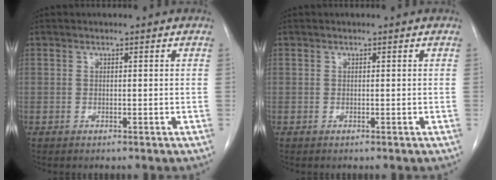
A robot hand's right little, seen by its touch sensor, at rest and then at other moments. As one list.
[{"total": 0.0}]